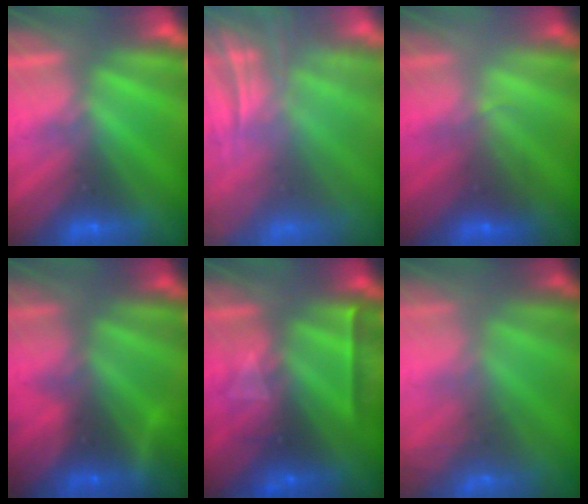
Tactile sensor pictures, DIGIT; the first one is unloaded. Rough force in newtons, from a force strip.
{"total": 8.2}
{"total": 2.1}
{"total": 7.6}
{"total": 2.3}
{"total": 7.3}